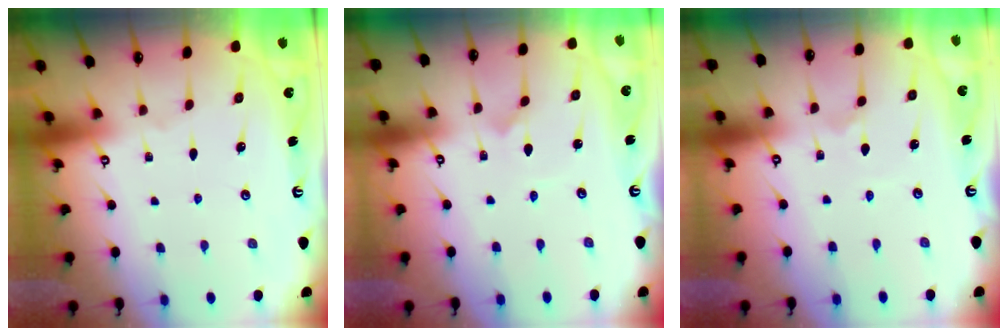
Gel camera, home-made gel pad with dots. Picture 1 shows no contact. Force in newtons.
{"total": 0.8, "press": 0.8, "slide": 0.0}
{"total": 0.8, "press": 0.7, "slide": 0.2}